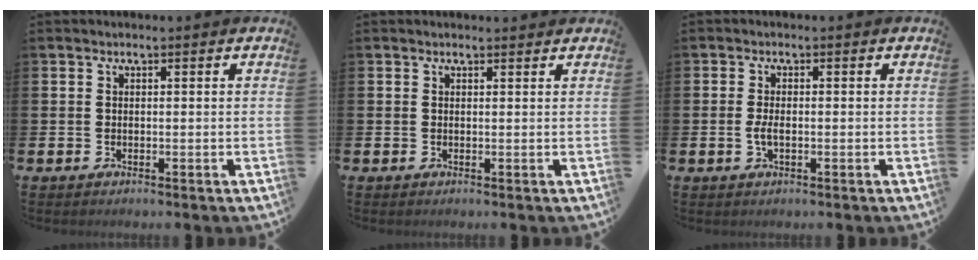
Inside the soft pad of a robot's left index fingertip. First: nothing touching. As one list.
[{"total": 0.5, "force": [0.5, 0.0, 0.1], "torque": [0.007, -0.003, 0.007]}, {"total": 2.0, "force": [-0.3, 0.8, 1.8], "torque": [-0.029, -0.001, -0.007]}]